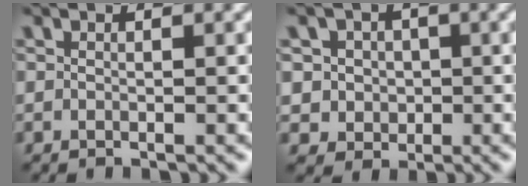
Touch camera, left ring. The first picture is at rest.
{"total": 3.7, "force": [0.6, 3.5, 1.0], "torque": [-0.004, 0.008, 0.009]}